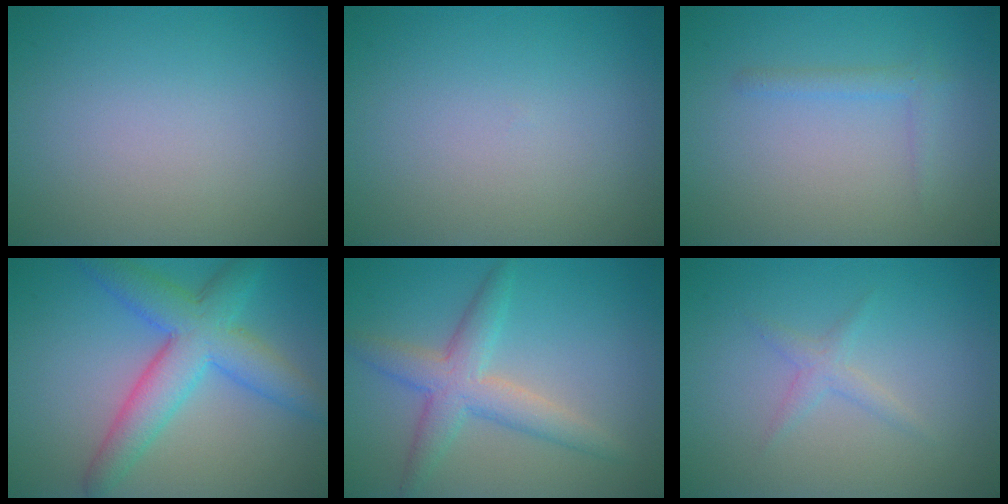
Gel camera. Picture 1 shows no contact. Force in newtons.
{"total": 0.0}
{"total": 1.1, "press": 1.1, "slide": 0.1}
{"total": 6.7, "press": 6.7, "slide": 0.1}
{"total": 4.3, "press": 4.3, "slide": 0.3}
{"total": 1.3, "press": 1.3, "slide": 0.0}